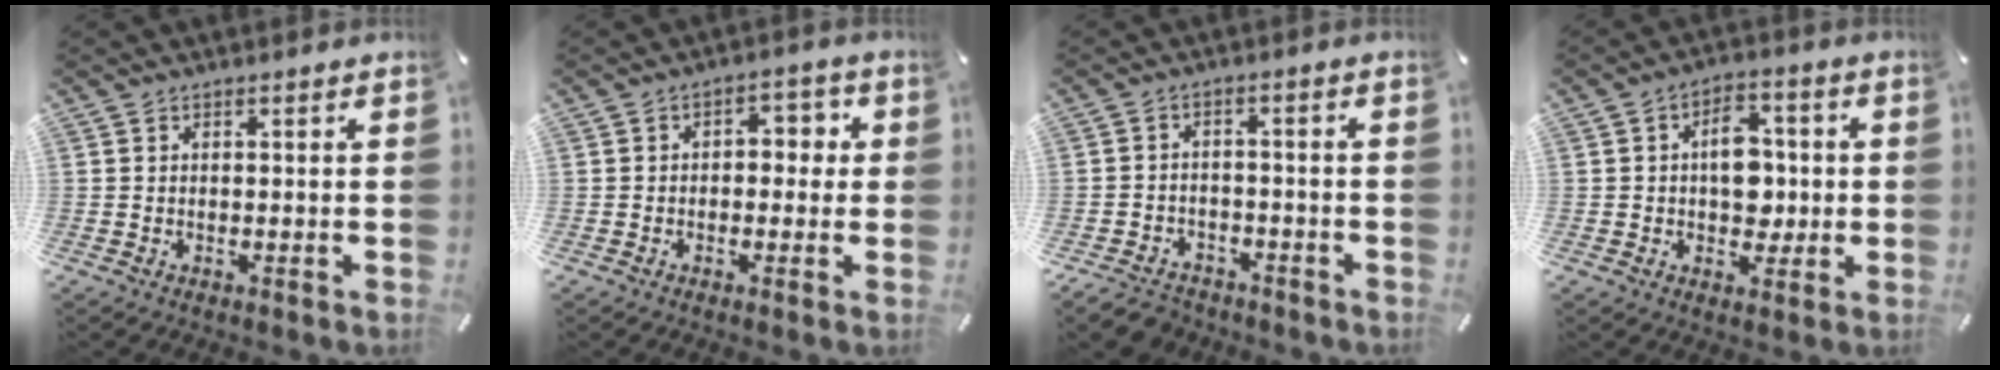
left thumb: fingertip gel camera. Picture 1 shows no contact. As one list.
[{"total": 4.3, "force": [-0.6, 3.0, 3.0], "torque": [-0.037, 0.009, -0.022]}, {"total": 4.7, "force": [-3.8, 2.6, 1.1], "torque": [-0.027, 0.019, -0.075]}, {"total": 9.1, "force": [0.2, 6.5, 6.3], "torque": [-0.074, 0.002, 0.001]}]